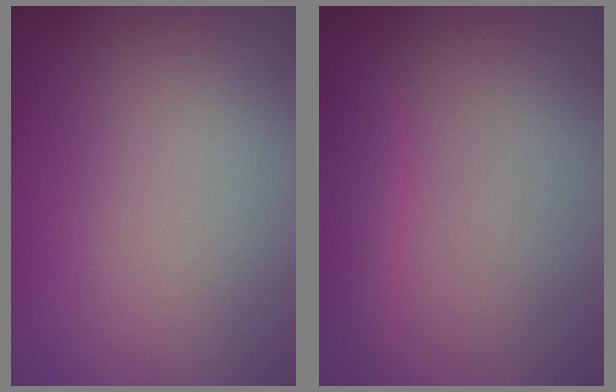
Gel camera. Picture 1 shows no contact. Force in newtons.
{"total": 1.3, "press": 1.3, "slide": 0.1}